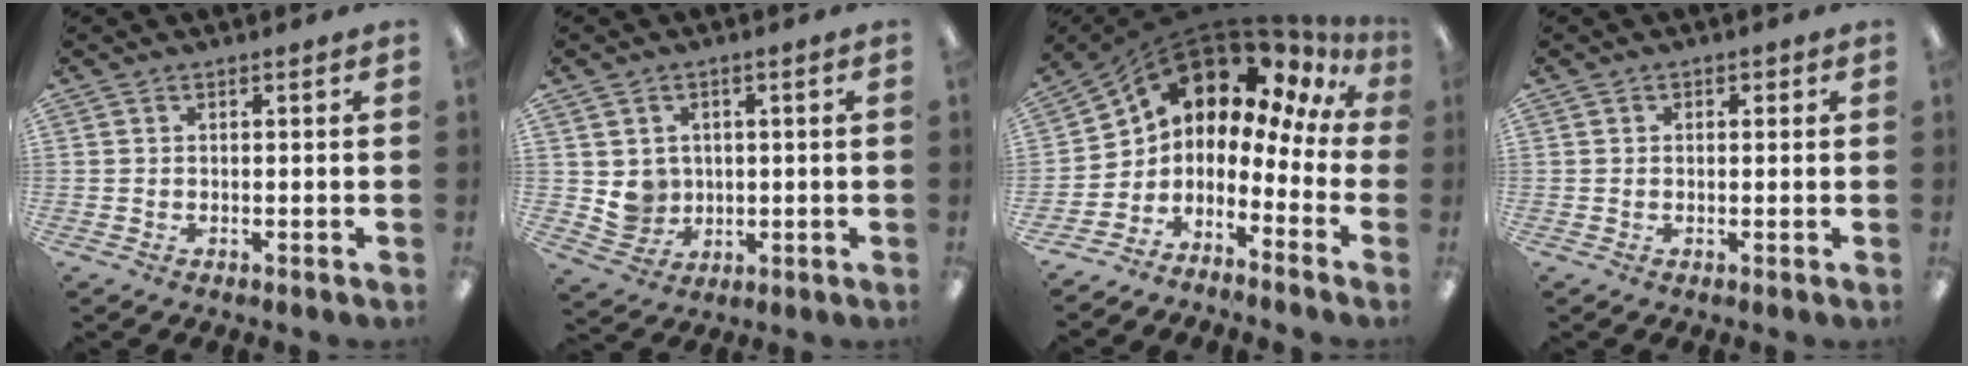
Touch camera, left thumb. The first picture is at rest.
{"total": 5.8, "force": [1.3, 5.6, 1.0], "torque": [-0.012, -0.004, 0.030]}
{"total": 9.7, "force": [7.9, 4.1, 4.0], "torque": [-0.080, -0.080, 0.128]}
{"total": 1.0, "force": [0.2, 0.9, 0.4], "torque": [0.001, 0.002, 0.001]}